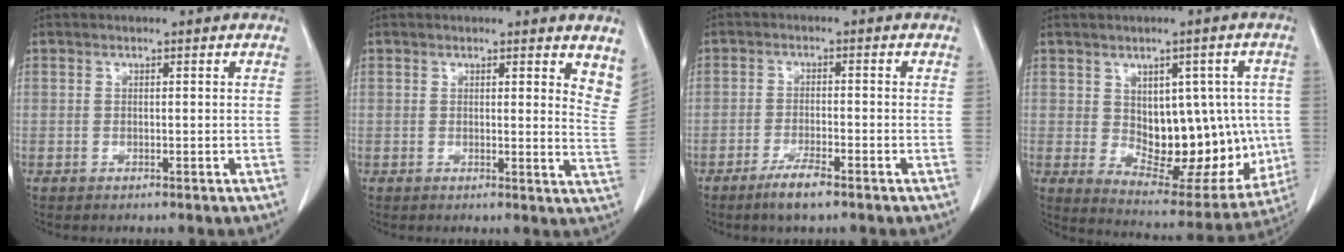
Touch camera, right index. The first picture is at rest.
{"total": 5.8, "force": [4.7, 1.1, 3.2], "torque": [-0.028, -0.027, 0.028]}
{"total": 4.2, "force": [-3.0, 0.4, 2.9], "torque": [-0.060, -0.006, -0.055]}
{"total": 16.2, "force": [-0.2, 8.7, 13.7], "torque": [-0.179, 0.007, 0.029]}